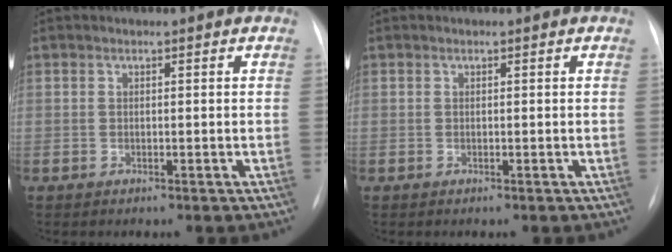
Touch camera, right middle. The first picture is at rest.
{"total": 0.0}